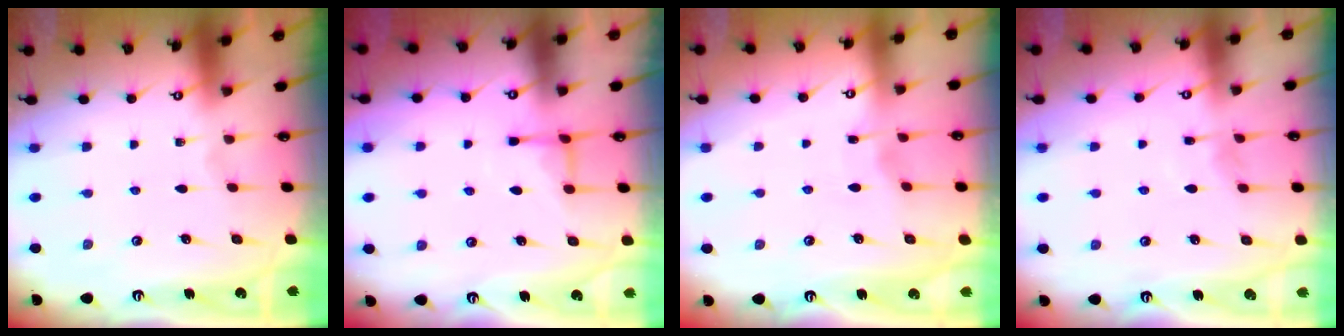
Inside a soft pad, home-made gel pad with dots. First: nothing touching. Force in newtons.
{"total": 4.4, "press": 4.3, "slide": 0.7}
{"total": 2.8, "press": 2.8, "slide": 0.4}
{"total": 5.1, "press": 5.0, "slide": 0.5}